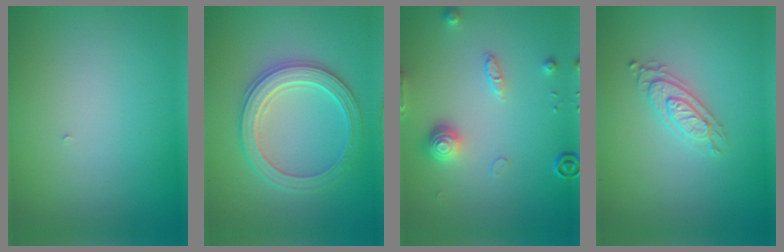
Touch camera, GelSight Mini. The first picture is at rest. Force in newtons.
{"total": 3.9, "press": 3.8, "slide": 0.9}
{"total": 3.0, "press": 2.8, "slide": 0.9}
{"total": 2.6, "press": 2.3, "slide": 1.3}